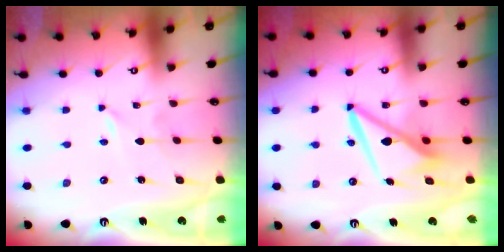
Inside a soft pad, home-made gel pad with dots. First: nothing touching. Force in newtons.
{"total": 9.7, "press": 9.5, "slide": 1.6}